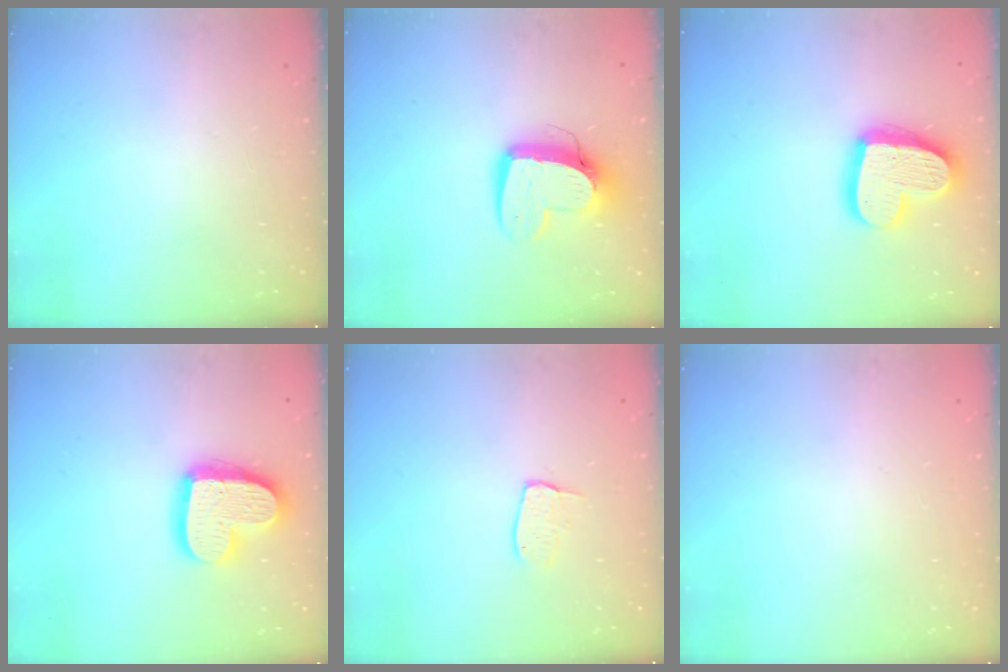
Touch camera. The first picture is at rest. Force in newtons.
{"total": 12.2, "press": 12.1, "slide": 1.3}
{"total": 18.1, "press": 18.0, "slide": 1.5}
{"total": 17.2, "press": 17.1, "slide": 1.4}
{"total": 5.2, "press": 5.2, "slide": 0.3}
{"total": 0.0}